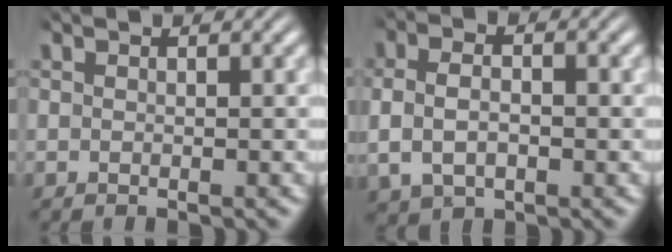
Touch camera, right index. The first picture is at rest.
{"total": 4.1, "force": [-0.1, 2.8, 3.0], "torque": [-0.069, 0.001, 0.005]}